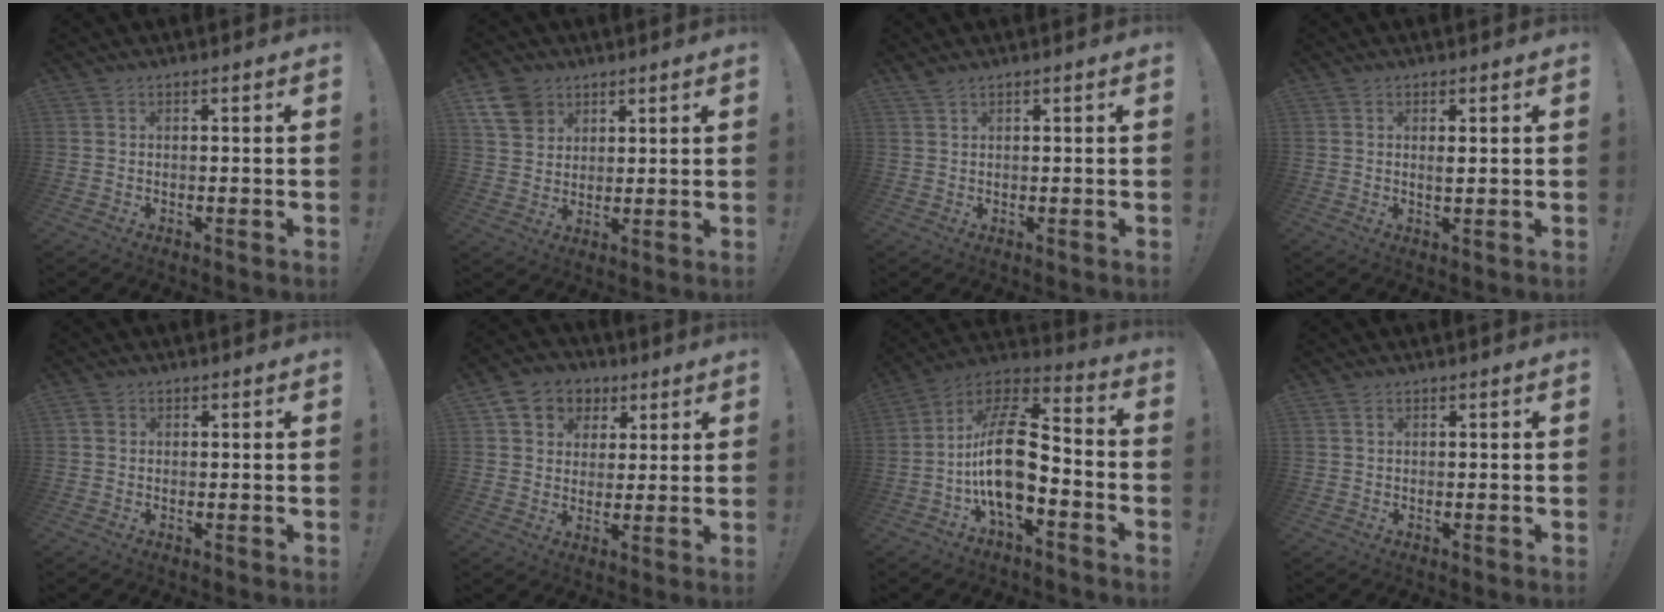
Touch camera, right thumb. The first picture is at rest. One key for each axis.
{"total": 9.4, "fx": 5.3, "fy": 7.1, "fz": 3.2, "tx": -0.053, "ty": -0.024, "tz": 0.107}
{"total": 1.2, "fx": 1.0, "fy": 0.2, "fz": 0.6, "tx": -0.015, "ty": 0.000, "tz": 0.019}
{"total": 1.5, "fx": 0.6, "fy": 0.2, "fz": 1.3, "tx": -0.013, "ty": -0.007, "tz": 0.008}
{"total": 1.6, "fx": 0.7, "fy": 1.3, "fz": 0.7, "tx": -0.006, "ty": 0.002, "tz": 0.011}
{"total": 9.0, "fx": 3.5, "fy": 7.8, "fz": 2.6, "tx": -0.034, "ty": -0.014, "tz": 0.074}
{"total": 19.8, "fx": -4.0, "fy": 9.7, "fz": 16.9, "tx": -0.321, "ty": 0.030, "tz": -0.064}
{"total": 0.8, "fx": 0.4, "fy": 0.5, "fz": 0.4, "tx": -0.004, "ty": -0.001, "tz": 0.007}